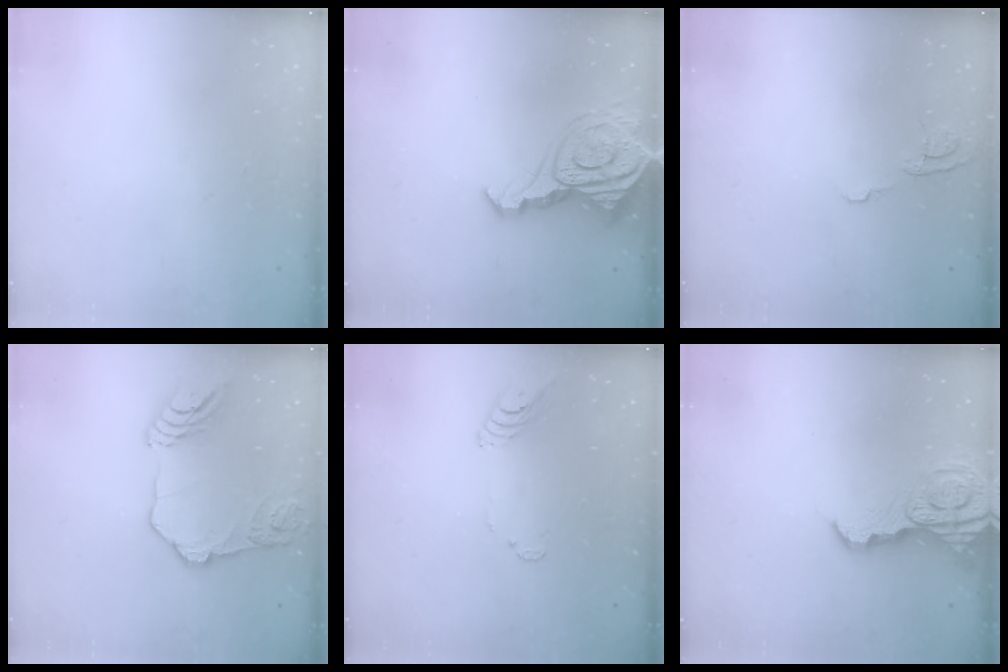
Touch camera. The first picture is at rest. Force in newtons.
{"total": 16.4, "press": 16.3, "slide": 1.9}
{"total": 6.5, "press": 6.5, "slide": 0.5}
{"total": 16.0, "press": 15.9, "slide": 1.7}
{"total": 6.9, "press": 6.8, "slide": 0.7}
{"total": 12.8, "press": 12.7, "slide": 1.2}